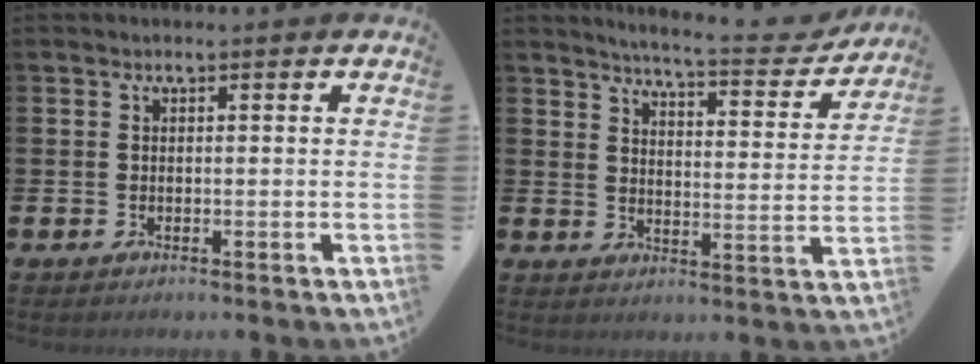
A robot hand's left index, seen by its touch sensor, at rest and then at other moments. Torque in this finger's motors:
{"motor_torque": [0.40, -1.75, 0.12, 0.01]}